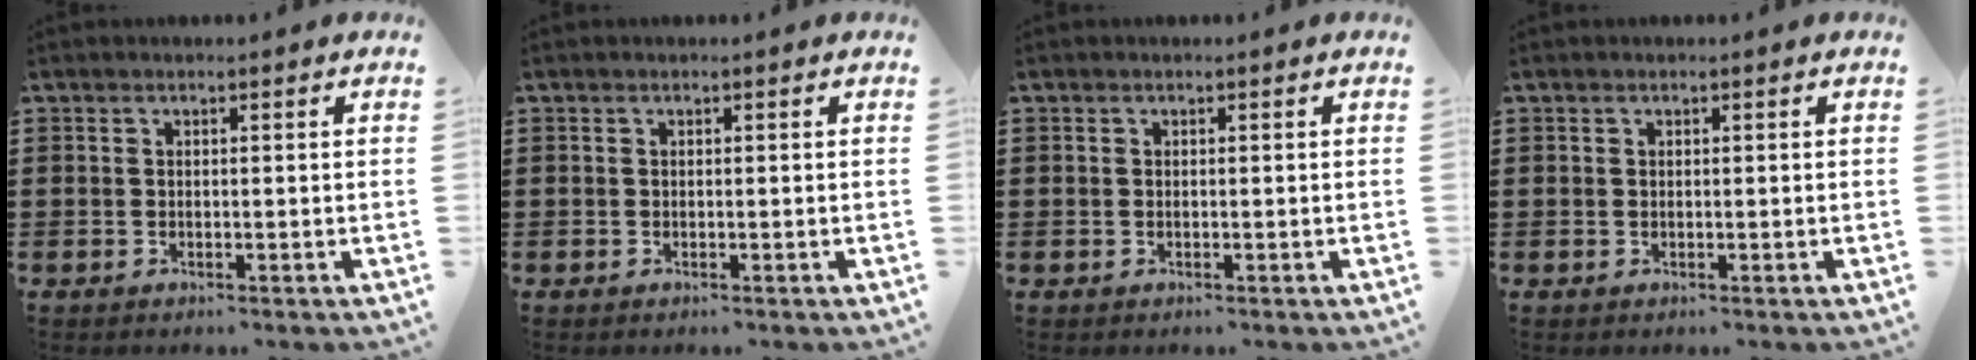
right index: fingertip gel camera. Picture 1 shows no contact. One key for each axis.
{"total": 0.0}
{"total": 0.0}
{"total": 0.0}